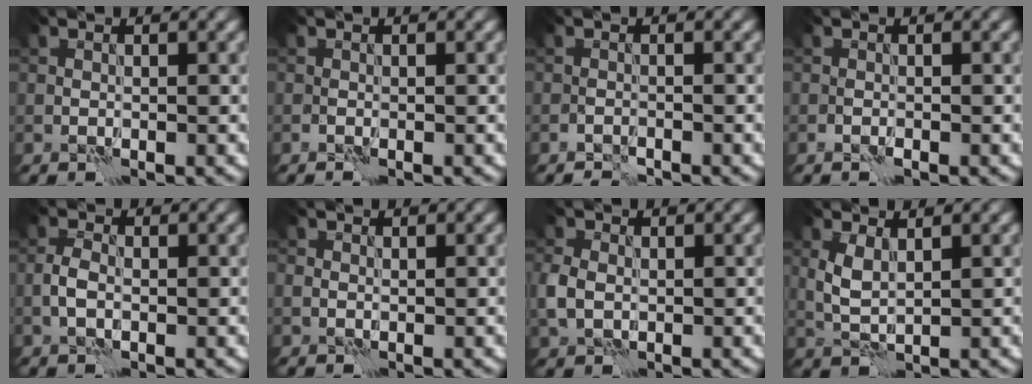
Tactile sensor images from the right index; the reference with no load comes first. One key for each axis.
{"total": 0.0}
{"total": 0.7, "fx": -0.7, "fy": -0.1, "fz": -0.2, "tx": 0.005, "ty": 0.002, "tz": -0.016}
{"total": 0.6, "fx": -0.4, "fy": 0.2, "fz": 0.4, "tx": -0.007, "ty": 0.003, "tz": -0.009}
{"total": 1.7, "fx": -0.2, "fy": 1.0, "fz": 1.3, "tx": -0.029, "ty": 0.003, "tz": -0.009}
{"total": 0.7, "fx": -0.1, "fy": 0.7, "fz": 0.2, "tx": -0.003, "ty": -0.001, "tz": -0.002}
{"total": 2.8, "fx": -0.3, "fy": 2.2, "fz": 1.7, "tx": -0.044, "ty": 0.002, "tz": -0.009}
{"total": 2.2, "fx": 1.1, "fy": 0.8, "fz": 1.7, "tx": -0.044, "ty": 0.002, "tz": 0.025}